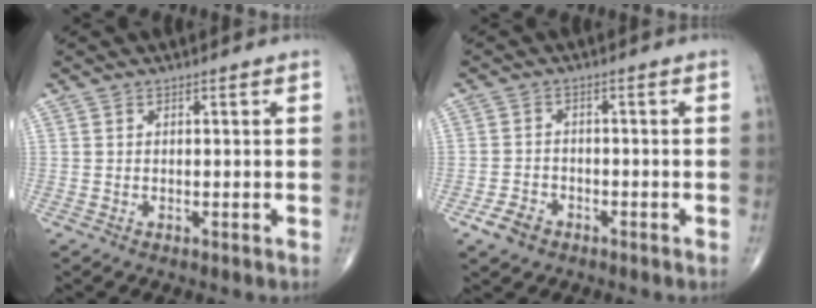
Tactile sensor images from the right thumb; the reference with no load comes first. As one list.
[{"total": 3.8, "force": [-2.3, 2.5, 1.5], "torque": [-0.026, 0.013, -0.039]}]